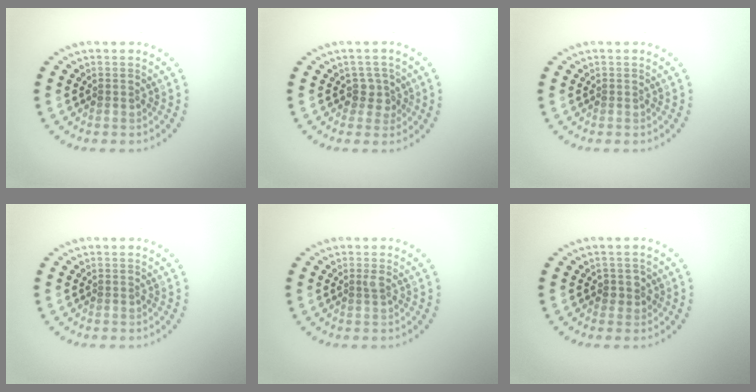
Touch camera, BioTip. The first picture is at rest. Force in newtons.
{"total": 1.8, "press": 1.4, "slide": 1.1}
{"total": 0.0}
{"total": 0.0}
{"total": 0.7, "press": 0.6, "slide": 0.4}
{"total": 1.3, "press": 1.1, "slide": 0.6}